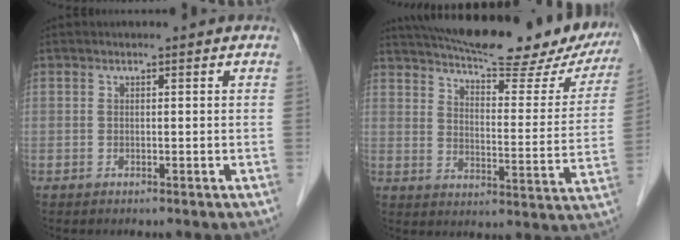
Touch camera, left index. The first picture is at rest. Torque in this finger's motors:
{"motor_torque": [1.14, -1.00, 0.09, 0.03]}